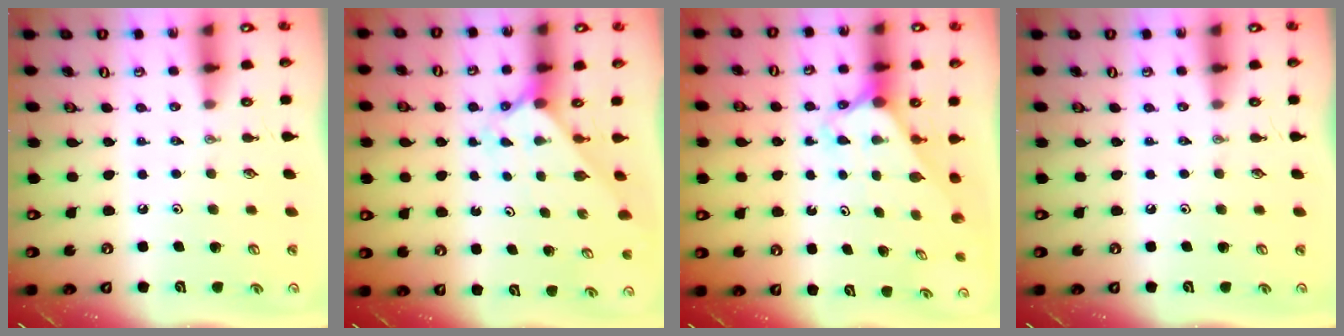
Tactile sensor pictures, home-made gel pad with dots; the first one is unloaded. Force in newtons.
{"total": 2.0, "press": 2.0, "slide": 0.2}
{"total": 2.3, "press": 2.3, "slide": 0.2}
{"total": 0.0}